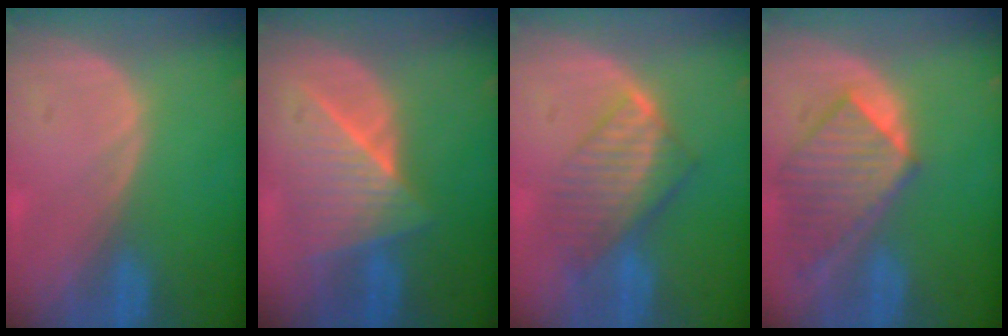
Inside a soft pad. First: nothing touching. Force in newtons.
{"total": 7.4, "press": 7.4, "slide": 0.5}
{"total": 8.0, "press": 7.1, "slide": 3.7}
{"total": 8.6, "press": 7.8, "slide": 3.7}